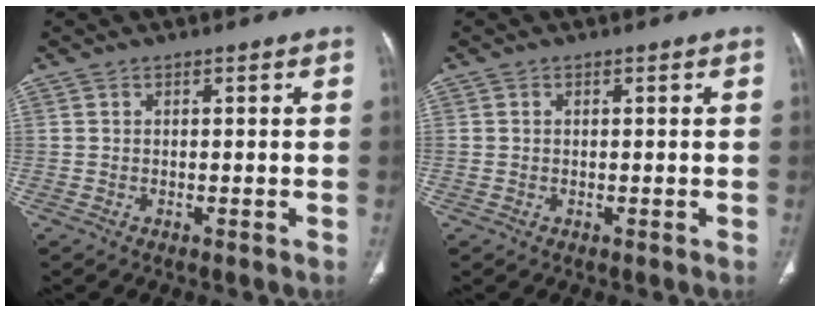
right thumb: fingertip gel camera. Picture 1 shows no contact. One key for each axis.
{"total": 0.6, "fx": 0.0, "fy": 0.5, "fz": 0.2, "tx": -0.004, "ty": 0.003, "tz": 0.001}